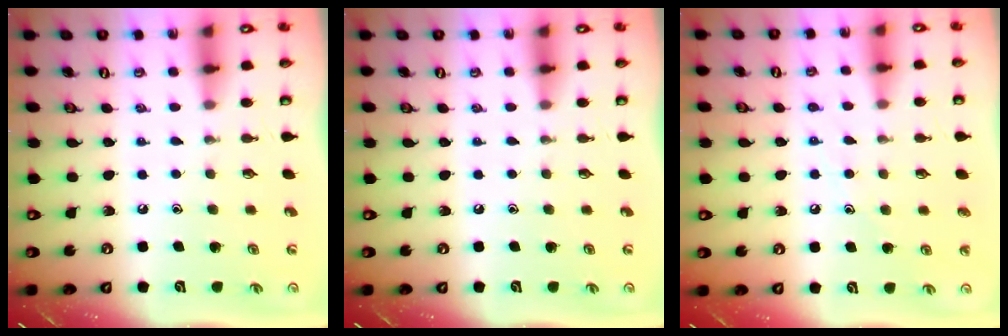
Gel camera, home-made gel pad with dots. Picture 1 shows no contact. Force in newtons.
{"total": 0.0}
{"total": 7.0, "press": 7.0, "slide": 0.5}